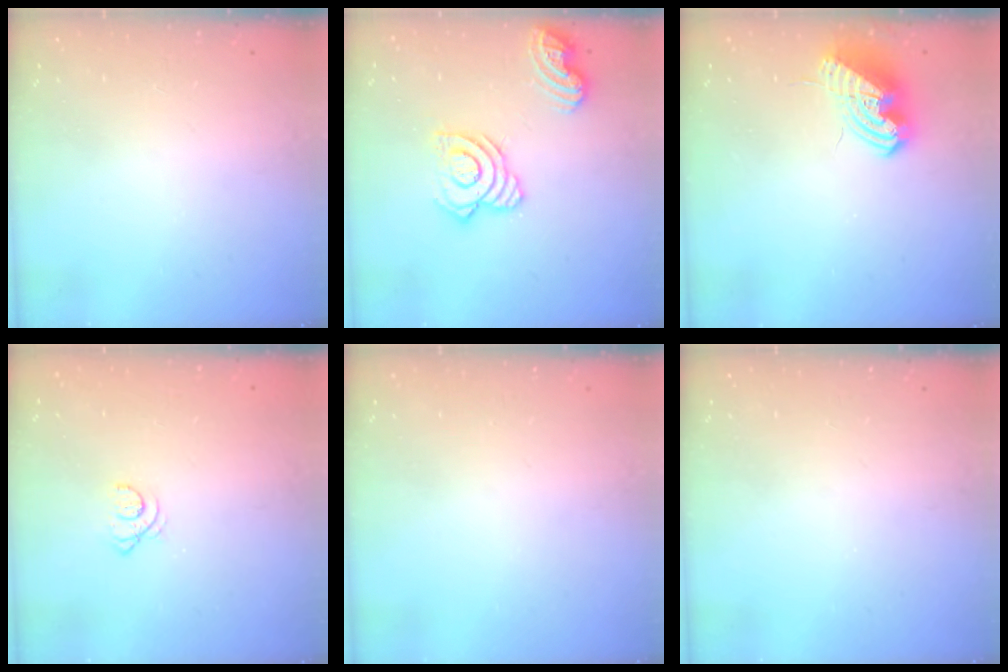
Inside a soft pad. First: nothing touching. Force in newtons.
{"total": 15.5, "press": 15.4, "slide": 1.8}
{"total": 9.2, "press": 9.2, "slide": 1.1}
{"total": 2.1, "press": 2.1, "slide": 0.3}
{"total": 0.0}
{"total": 0.0}